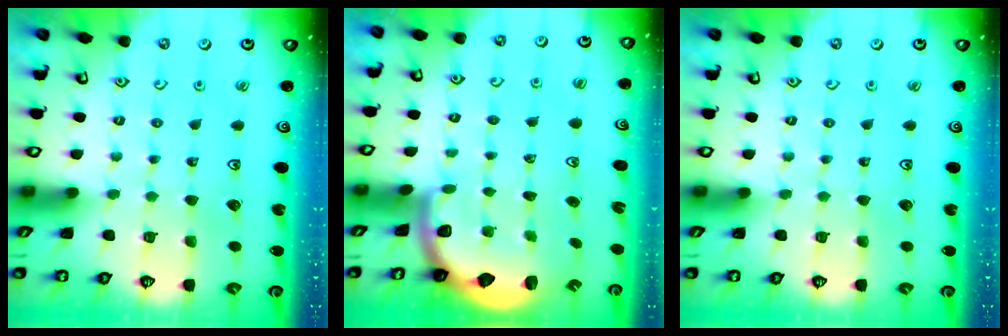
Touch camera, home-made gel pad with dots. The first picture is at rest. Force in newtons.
{"total": 1.8, "press": 1.8, "slide": 0.5}
{"total": 0.0}